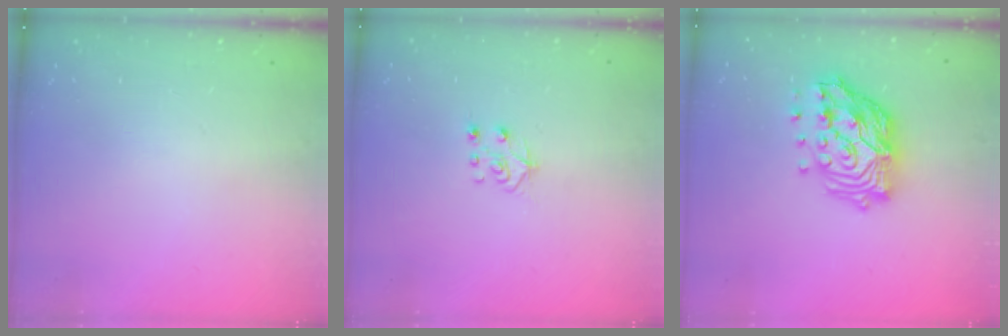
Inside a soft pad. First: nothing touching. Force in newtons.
{"total": 6.9, "press": 6.9, "slide": 0.6}
{"total": 17.9, "press": 17.8, "slide": 1.7}